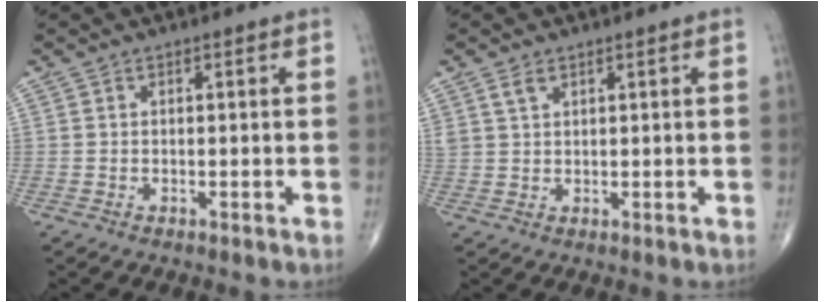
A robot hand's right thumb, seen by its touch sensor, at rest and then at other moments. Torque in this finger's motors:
{"motor_torque": [-0.11, -0.16, 0.42, 0.69, 0.14]}